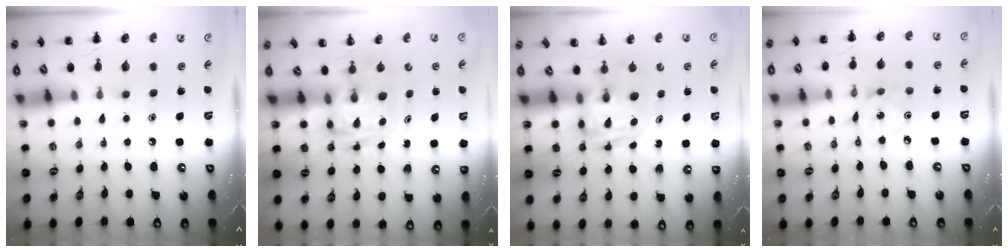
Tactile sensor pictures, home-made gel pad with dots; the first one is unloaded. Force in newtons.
{"total": 3.5, "press": 3.4, "slide": 0.6}
{"total": 2.6, "press": 2.6, "slide": 0.2}
{"total": 2.2, "press": 2.1, "slide": 0.5}